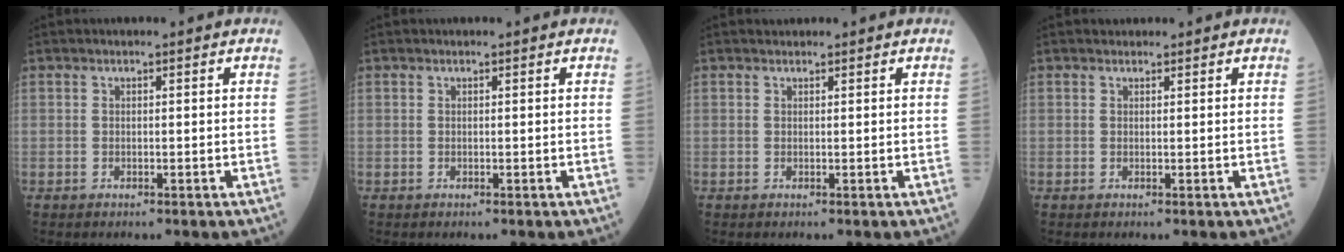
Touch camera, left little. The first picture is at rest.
{"total": 0.0}
{"total": 0.6, "force": [0.5, 0.3, 0.0], "torque": [-0.009, 0.006, 0.009]}
{"total": 0.7, "force": [0.6, 0.4, 0.0], "torque": [-0.006, 0.005, 0.008]}